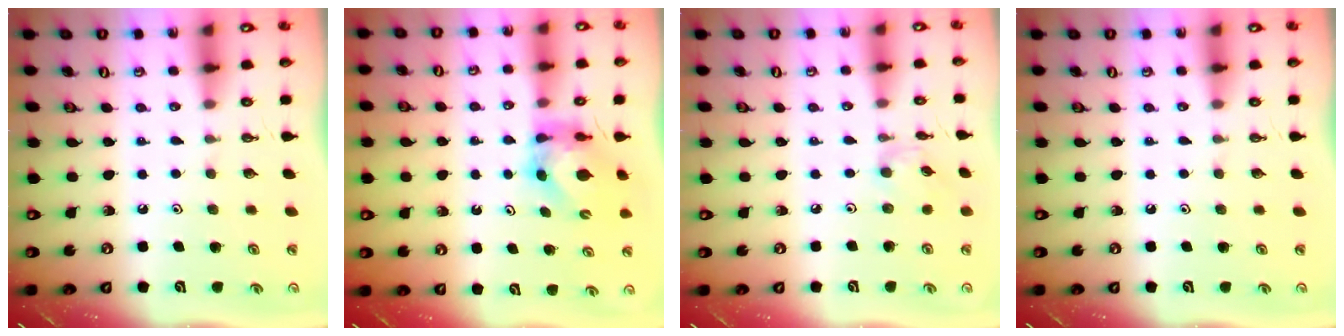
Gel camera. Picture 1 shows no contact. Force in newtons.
{"total": 5.6, "press": 5.6, "slide": 0.4}
{"total": 1.6, "press": 1.5, "slide": 0.3}
{"total": 0.0}